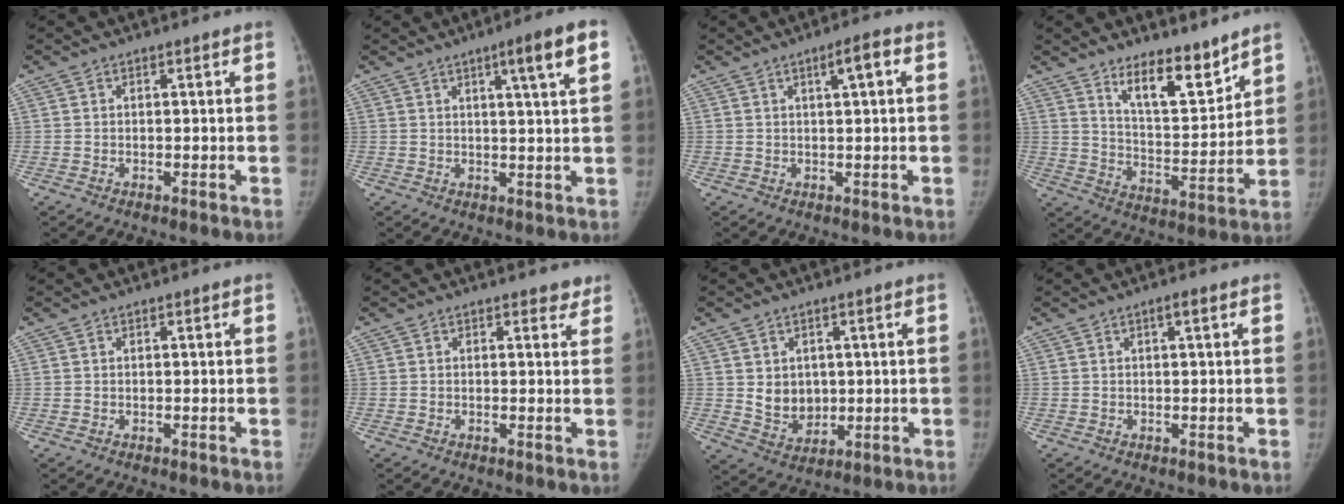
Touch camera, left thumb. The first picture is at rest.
{"total": 7.3, "force": [3.4, 0.0, 6.4], "torque": [-0.094, -0.009, 0.048]}
{"total": 3.7, "force": [1.2, 0.6, 3.4], "torque": [-0.048, 0.007, 0.017]}
{"total": 11.8, "force": [8.9, 3.9, 6.6], "torque": [-0.073, -0.080, 0.156]}
{"total": 0.0}
{"total": 2.0, "force": [1.6, 1.1, 0.3], "torque": [0.023, -0.008, 0.011]}
{"total": 6.6, "force": [0.9, 5.5, 3.5], "torque": [-0.028, -0.015, 0.033]}
{"total": 1.3, "force": [0.6, 0.2, 1.1], "torque": [-0.016, 0.002, 0.007]}